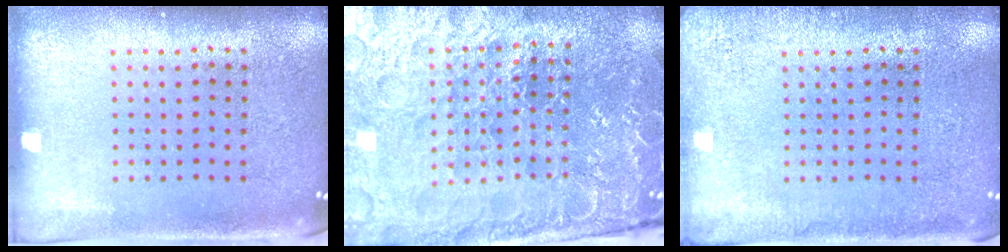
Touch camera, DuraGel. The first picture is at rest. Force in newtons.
{"total": 4.9, "press": 4.7, "slide": 1.4}
{"total": 2.0, "press": 2.0, "slide": 0.3}